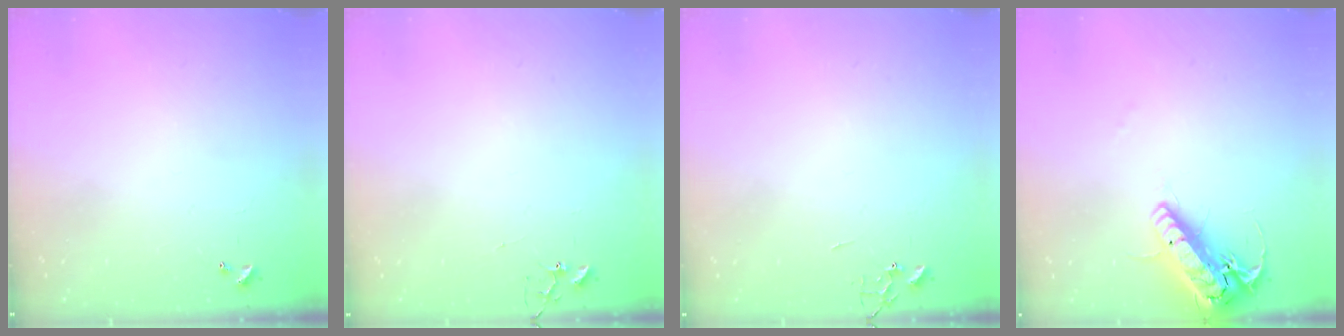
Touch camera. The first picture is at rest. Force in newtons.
{"total": 2.9, "press": 2.9, "slide": 0.2}
{"total": 0.0}
{"total": 19.5, "press": 19.2, "slide": 3.3}